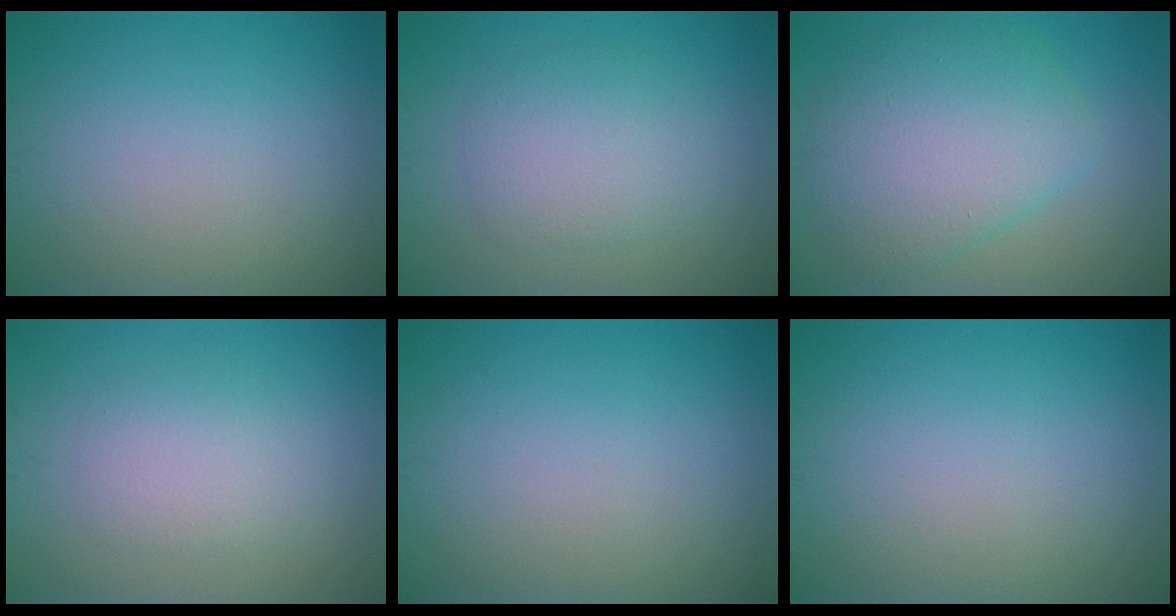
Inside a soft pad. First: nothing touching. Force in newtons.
{"total": 3.6, "press": 3.6, "slide": 0.2}
{"total": 7.0, "press": 7.0, "slide": 0.3}
{"total": 2.8, "press": 2.8, "slide": 0.2}
{"total": 0.0}
{"total": 0.0}